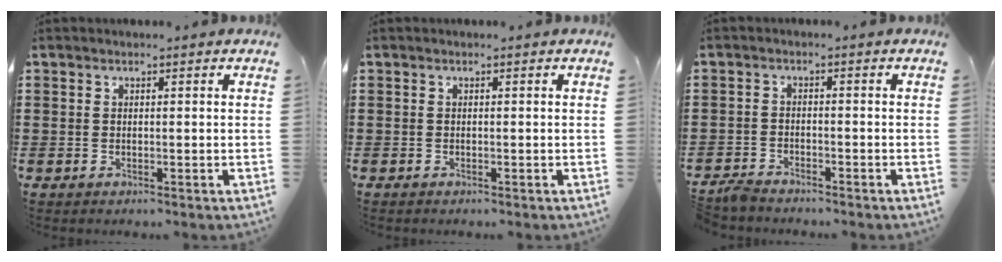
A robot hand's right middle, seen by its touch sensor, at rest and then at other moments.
{"total": 0.0}
{"total": 2.4, "force": [-2.4, 0.5, 0.2], "torque": [-0.016, 0.001, -0.052]}